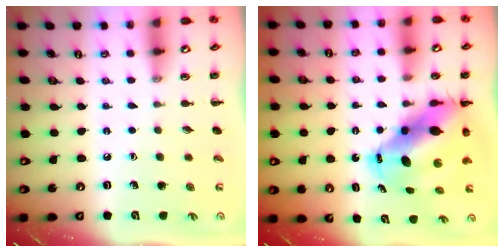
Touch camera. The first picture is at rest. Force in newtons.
{"total": 13.1, "press": 12.6, "slide": 3.6}